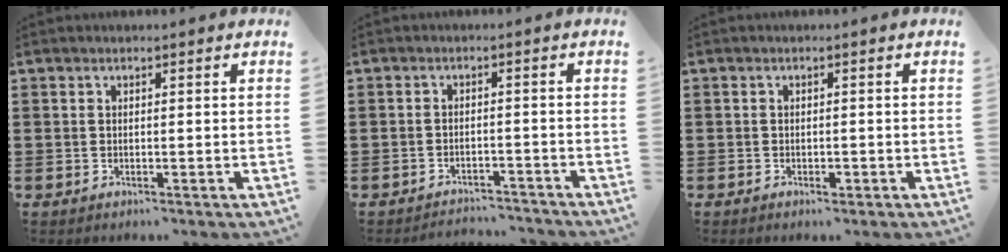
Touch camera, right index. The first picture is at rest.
{"total": 2.8, "force": [-2.8, 0.3, -0.3], "torque": [-0.002, 0.003, -0.062]}
{"total": 0.8, "force": [-0.5, 0.5, 0.3], "torque": [-0.008, -0.001, -0.010]}